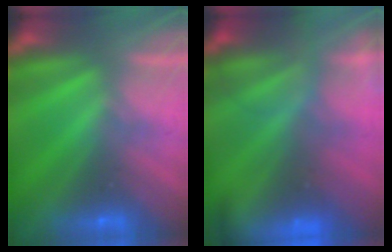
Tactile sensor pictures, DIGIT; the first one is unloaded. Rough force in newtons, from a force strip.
{"total": 8.1}